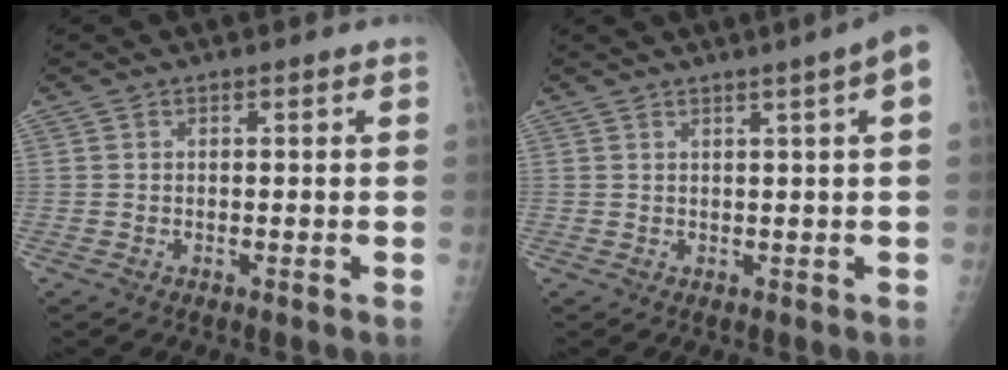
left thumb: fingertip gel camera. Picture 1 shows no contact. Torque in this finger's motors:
{"motor_torque": [0.95, 2.58, 0.30, -0.15, 0.03]}